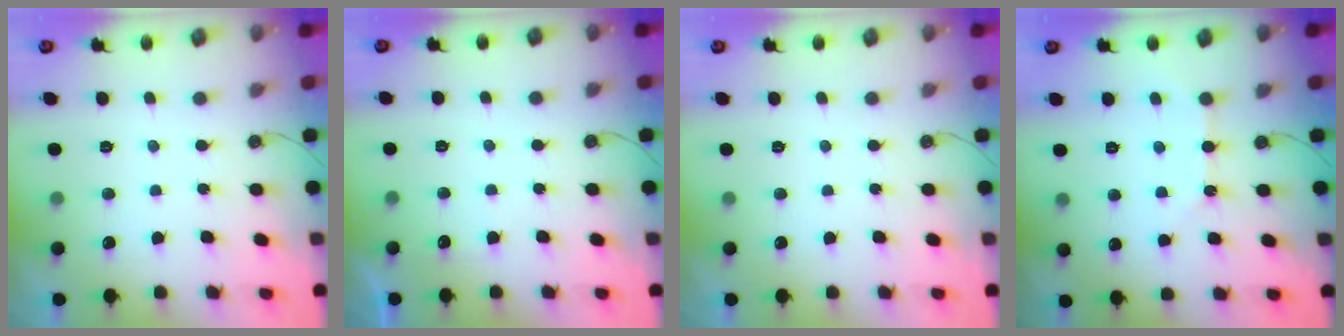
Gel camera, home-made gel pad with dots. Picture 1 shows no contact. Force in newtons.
{"total": 2.8, "press": 2.8, "slide": 0.5}
{"total": 0.0}
{"total": 3.8, "press": 3.8, "slide": 0.3}